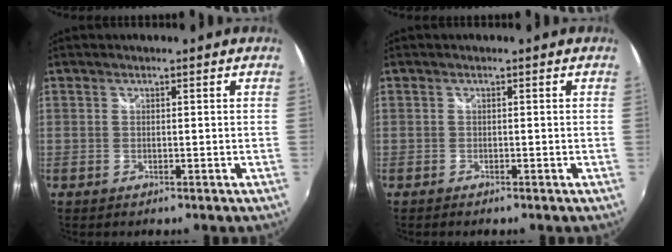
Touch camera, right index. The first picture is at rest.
{"total": 0.7, "force": [-0.6, 0.2, 0.1], "torque": [-0.004, -0.004, -0.013]}